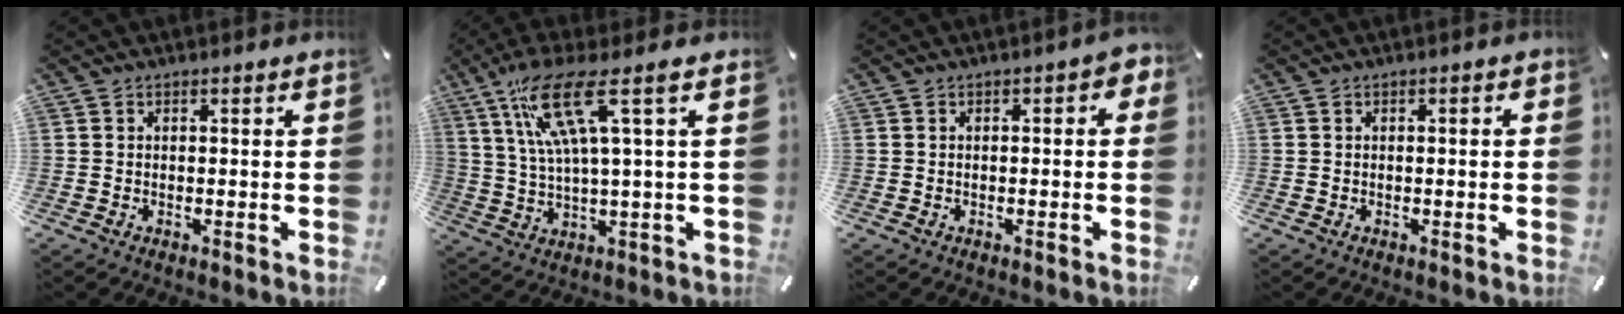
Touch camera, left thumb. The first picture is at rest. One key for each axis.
{"total": 14.7, "fx": 5.2, "fy": 2.4, "fz": 13.5, "tx": -0.279, "ty": -0.006, "tz": 0.081}
{"total": 2.3, "fx": -0.3, "fy": 1.0, "fz": 2.0, "tx": -0.028, "ty": 0.003, "tz": -0.008}
{"total": 1.0, "fx": -0.1, "fy": 0.2, "fz": 1.0, "tx": -0.017, "ty": 0.001, "tz": -0.002}